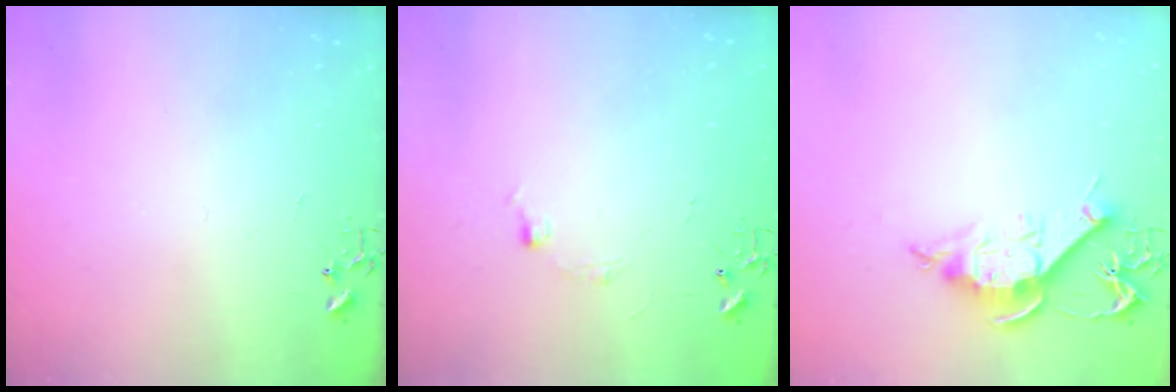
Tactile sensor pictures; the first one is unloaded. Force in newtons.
{"total": 5.8, "press": 5.7, "slide": 0.7}
{"total": 10.6, "press": 10.6, "slide": 0.4}